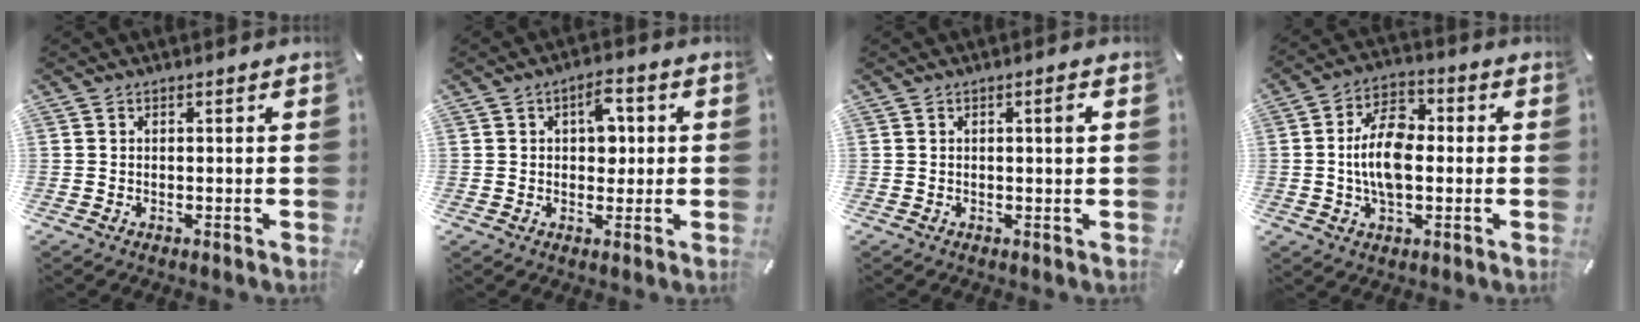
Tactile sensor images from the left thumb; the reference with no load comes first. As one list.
[{"total": 6.5, "force": [1.3, 4.1, 4.8], "torque": [-0.048, -0.006, 0.013]}, {"total": 2.1, "force": [0.5, 0.1, 2.0], "torque": [-0.031, -0.003, 0.005]}, {"total": 12.0, "force": [-0.7, 7.2, 9.5], "torque": [-0.190, 0.004, -0.017]}]